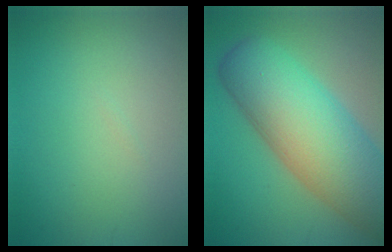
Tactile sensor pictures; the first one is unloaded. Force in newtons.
{"total": 12.4, "press": 12.4, "slide": 0.7}